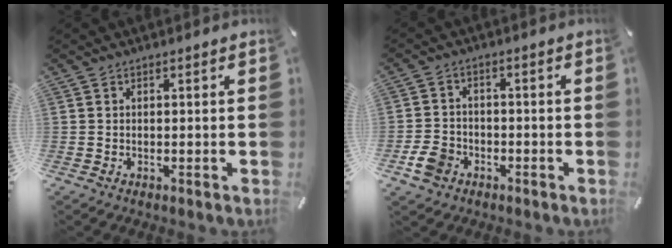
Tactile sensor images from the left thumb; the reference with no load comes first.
{"total": 5.8, "force": [-2.7, 4.5, 2.3], "torque": [-0.054, 0.010, -0.050]}